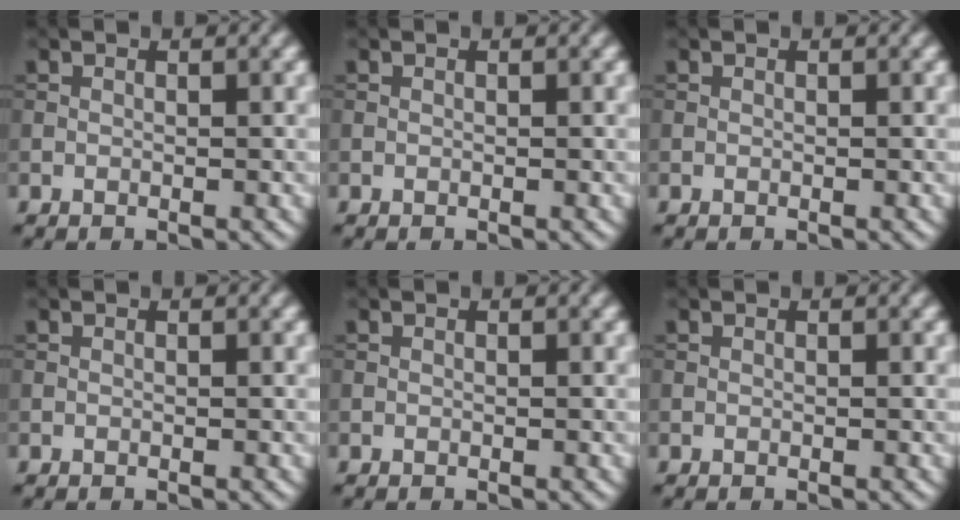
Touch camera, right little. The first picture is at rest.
{"total": 0.0}
{"total": 0.0}
{"total": 0.0}
{"total": 0.0}
{"total": 0.0}